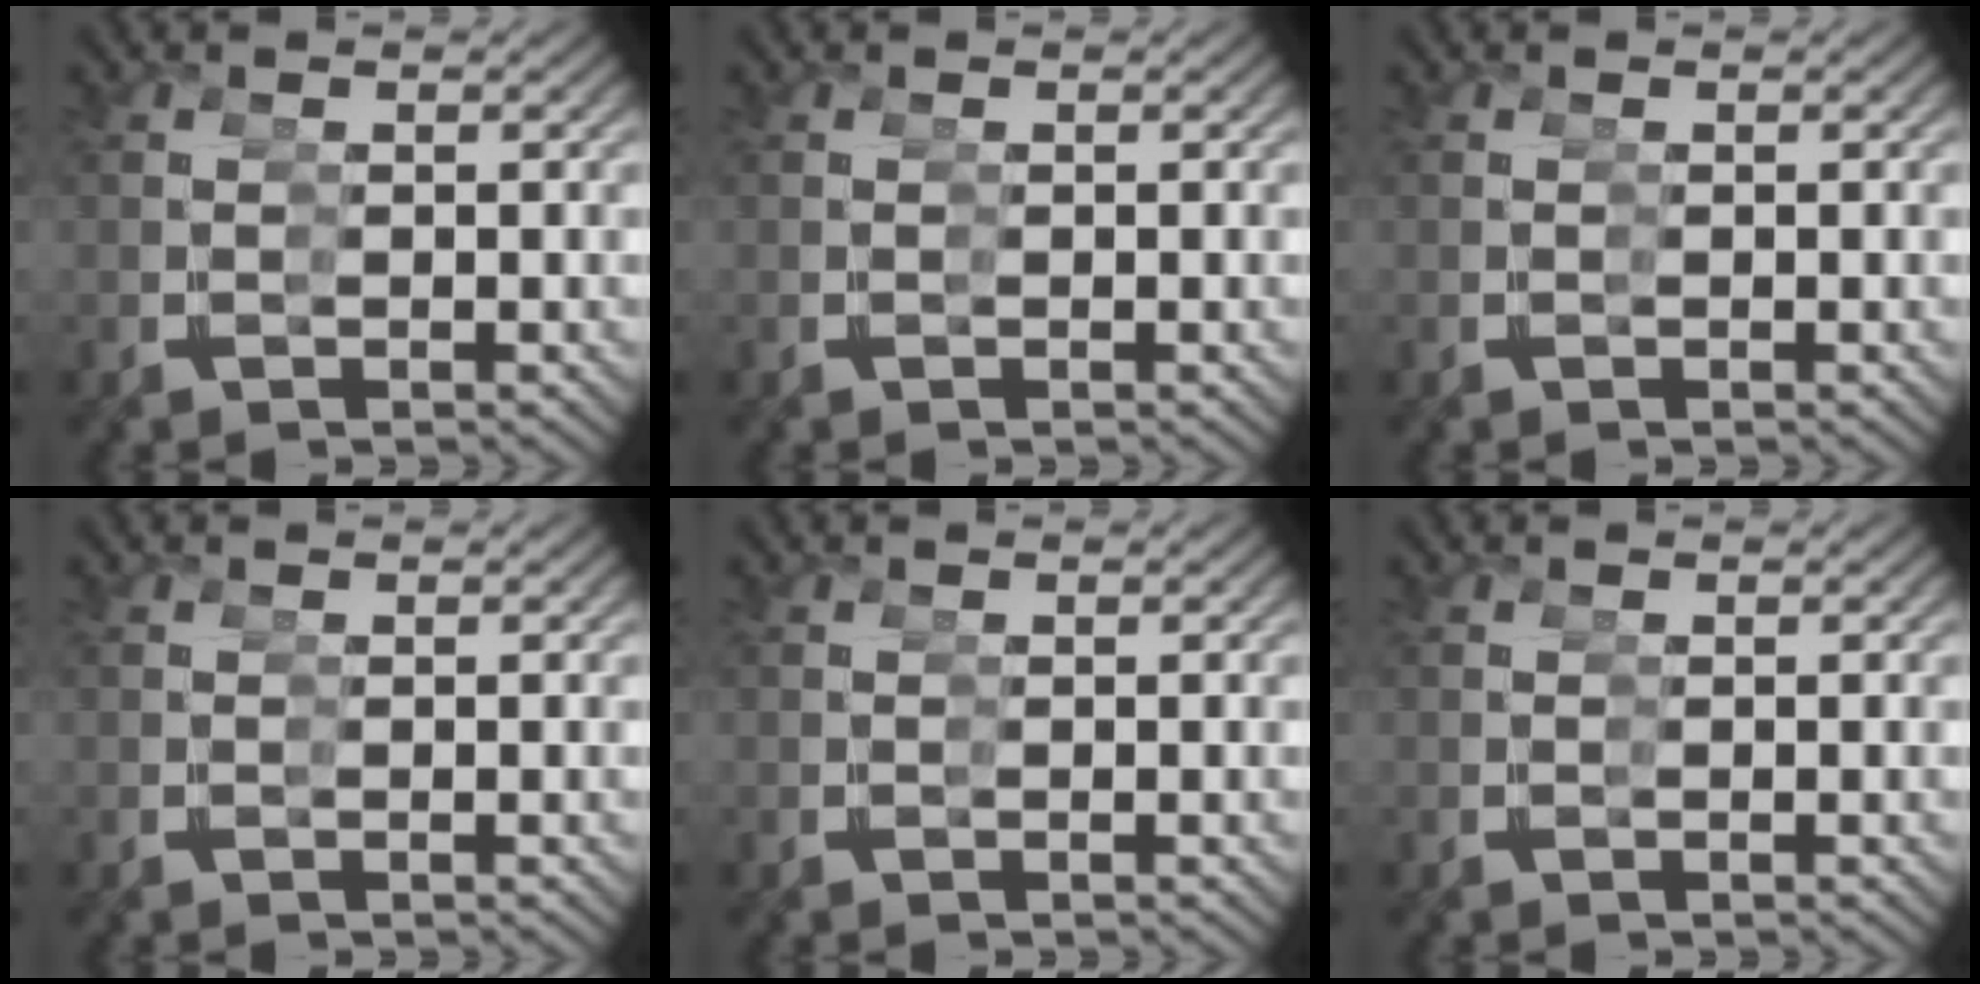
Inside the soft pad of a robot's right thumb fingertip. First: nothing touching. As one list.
[{"total": 0.0}, {"total": 0.0}, {"total": 0.0}, {"total": 0.0}, {"total": 0.0}]